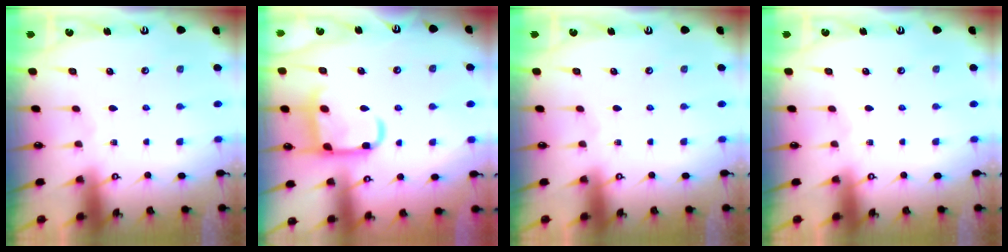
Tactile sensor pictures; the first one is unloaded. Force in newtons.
{"total": 15.5, "press": 15.4, "slide": 1.2}
{"total": 0.0}
{"total": 0.0}